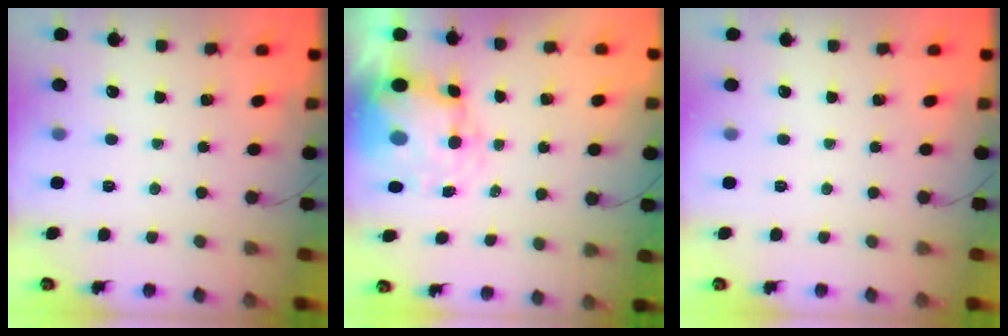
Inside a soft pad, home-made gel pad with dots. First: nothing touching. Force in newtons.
{"total": 9.3, "press": 9.1, "slide": 2.0}
{"total": 0.0}